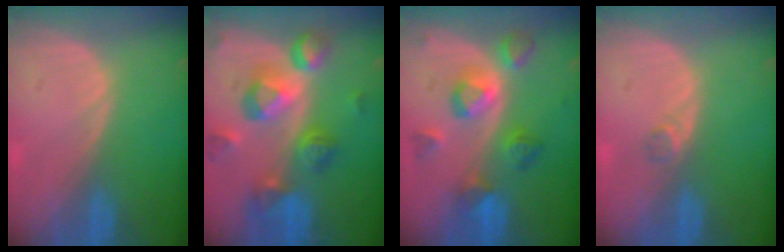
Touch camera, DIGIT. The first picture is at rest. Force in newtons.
{"total": 10.4, "press": 9.3, "slide": 4.8}
{"total": 7.6, "press": 7.5, "slide": 1.4}
{"total": 1.3, "press": 1.1, "slide": 0.7}